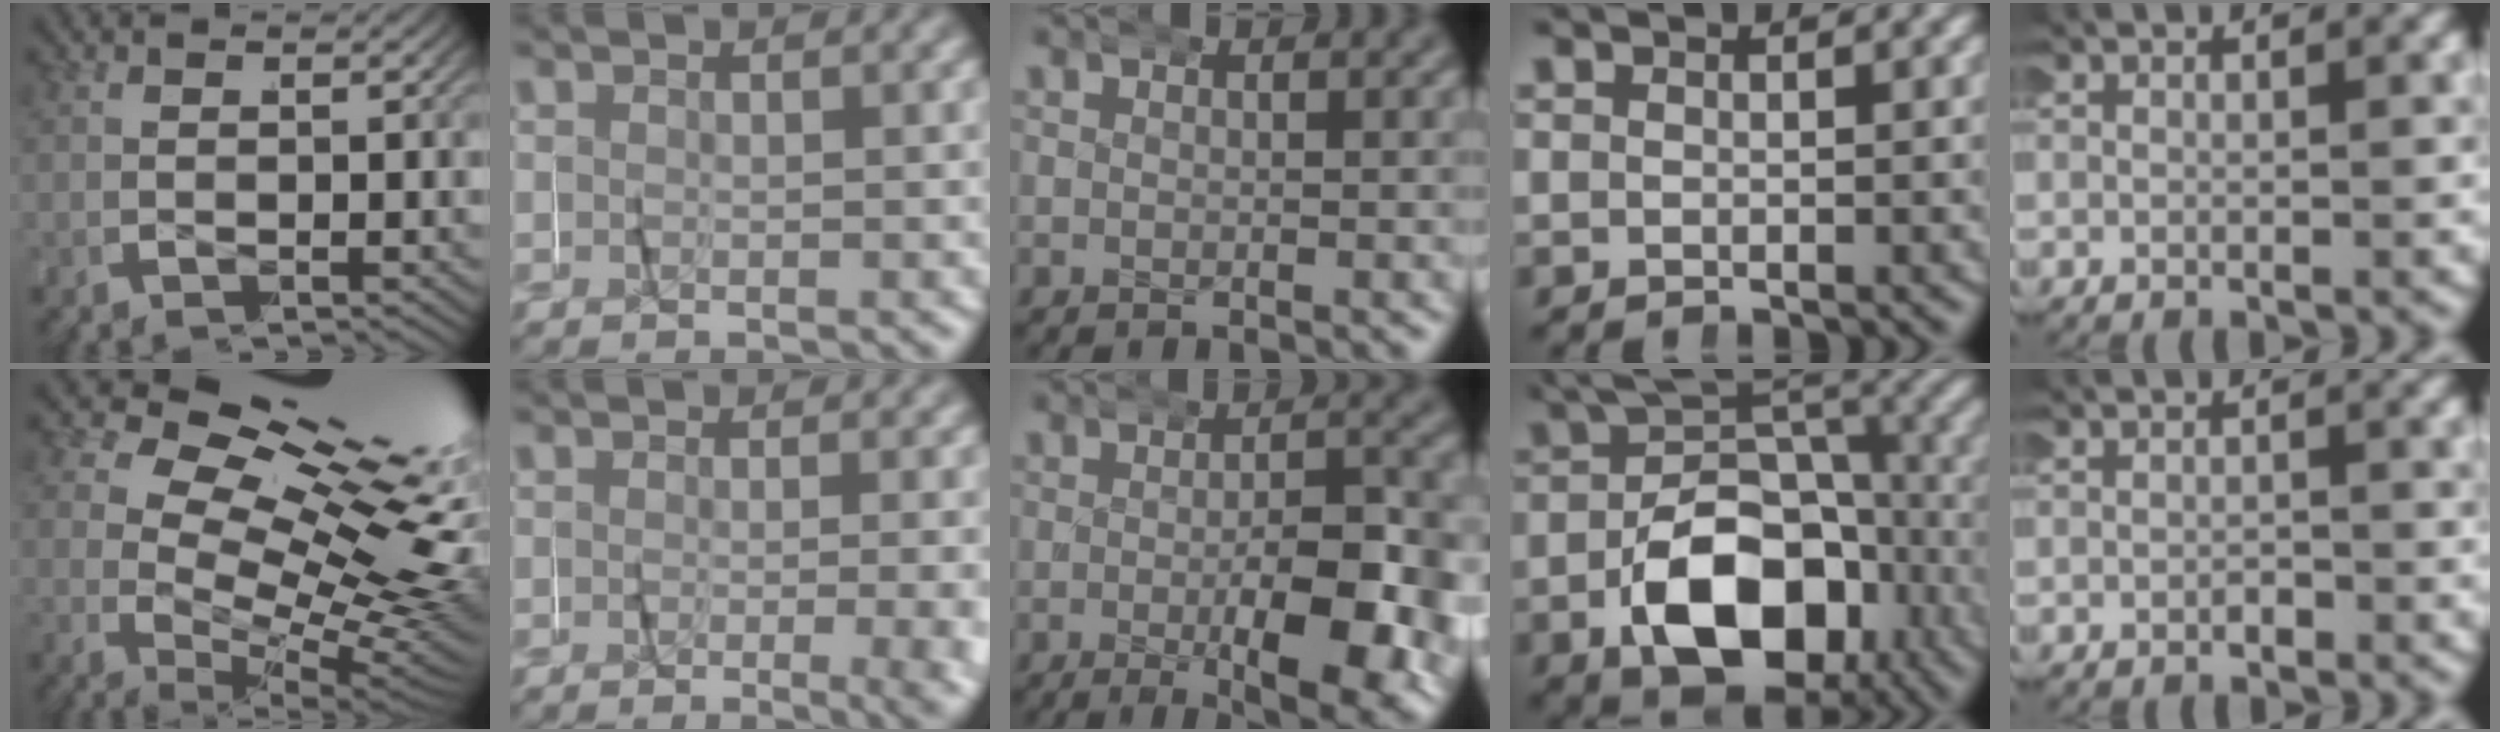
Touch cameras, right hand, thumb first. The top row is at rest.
{"thumb": {"total": 19.3, "force": [0.8, 11.7, 15.3], "torque": [-0.238, -0.033, 0.020]}, "index": {"total": 3.6, "force": [-1.2, -0.1, 3.4], "torque": [-0.040, -0.012, -0.012]}, "middle": {"total": 11.0, "force": [-2.5, 4.3, 9.9], "torque": [-0.129, -0.024, -0.027]}, "ring": {"total": 13.6, "force": [-3.8, 8.3, 10.1], "torque": [-0.162, -0.031, -0.045]}, "little": {"total": 0.6, "force": [-0.6, 0.2, -0.1], "torque": [-0.003, -0.003, -0.007]}}